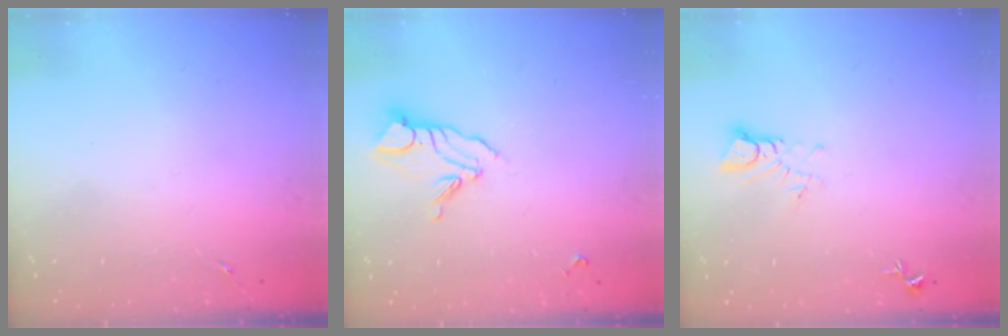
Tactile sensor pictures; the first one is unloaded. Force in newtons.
{"total": 9.9, "press": 9.8, "slide": 0.8}
{"total": 4.2, "press": 4.2, "slide": 0.5}